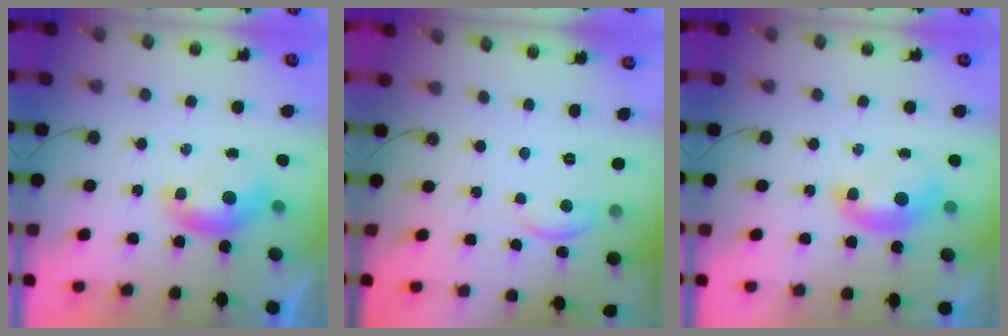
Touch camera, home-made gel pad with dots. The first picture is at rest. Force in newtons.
{"total": 1.0, "press": 0.9, "slide": 0.5}
{"total": 1.7, "press": 1.6, "slide": 0.3}